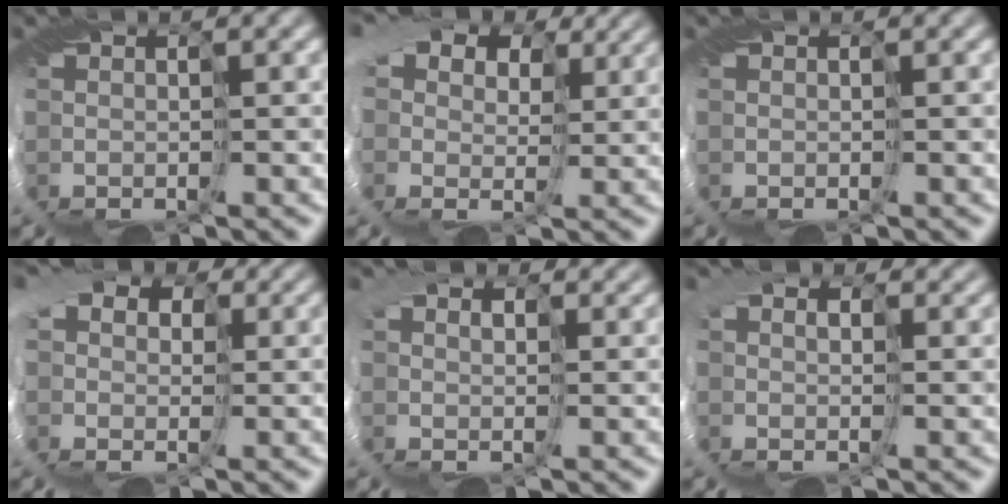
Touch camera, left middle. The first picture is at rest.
{"total": 12.1, "force": [5.8, 8.4, 6.5], "torque": [-0.154, 0.036, 0.077]}
{"total": 0.0}
{"total": 9.9, "force": [4.0, 7.2, 5.4], "torque": [-0.122, 0.032, 0.030]}
{"total": 4.5, "force": [3.0, 2.9, 1.7], "torque": [-0.060, 0.019, 0.040]}
{"total": 5.0, "force": [2.8, 3.4, 2.3], "torque": [-0.067, 0.019, 0.029]}